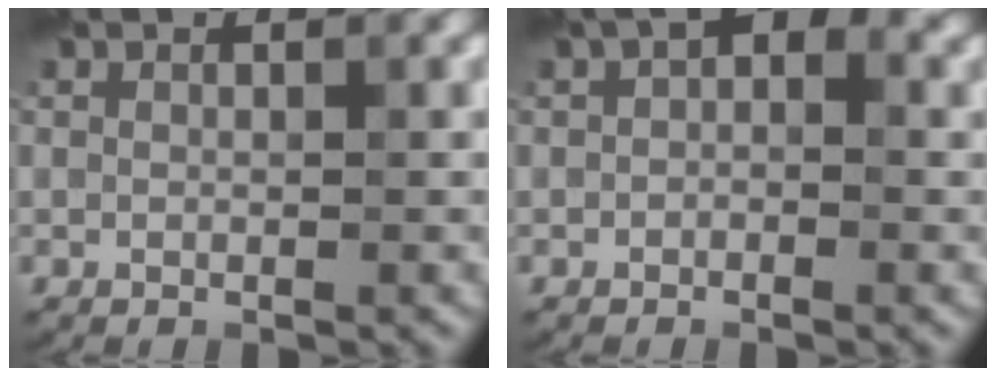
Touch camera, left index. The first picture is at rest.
{"total": 2.7, "force": [0.3, 1.7, 2.1], "torque": [-0.023, 0.011, -0.006]}